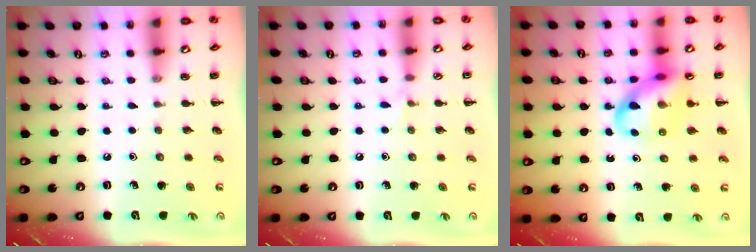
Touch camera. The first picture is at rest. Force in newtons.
{"total": 3.4, "press": 3.2, "slide": 1.2}
{"total": 13.2, "press": 12.8, "slide": 3.3}